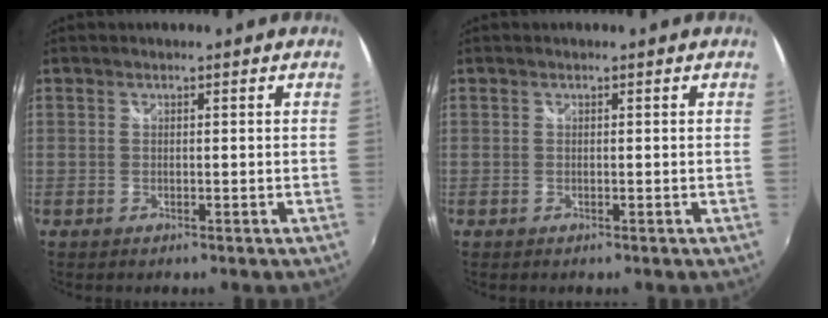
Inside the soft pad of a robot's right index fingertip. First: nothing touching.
{"total": 0.0}